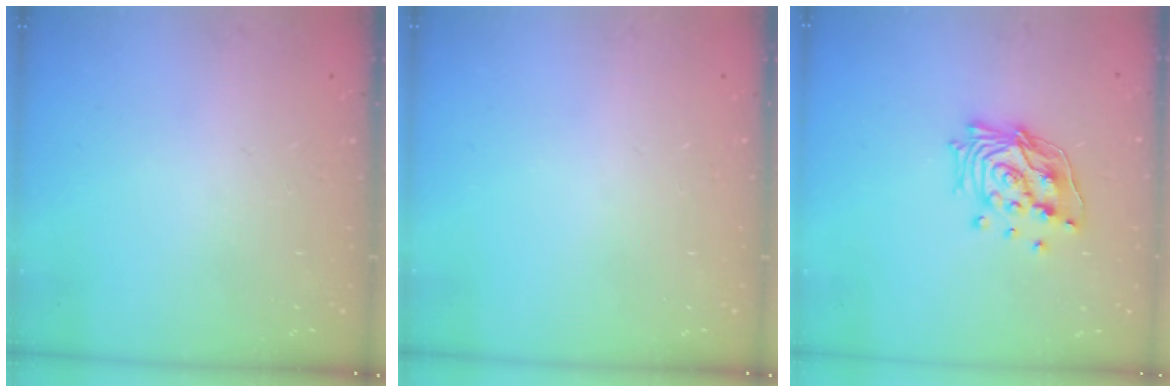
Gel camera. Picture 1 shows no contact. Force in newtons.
{"total": 0.0}
{"total": 14.9, "press": 14.8, "slide": 1.4}